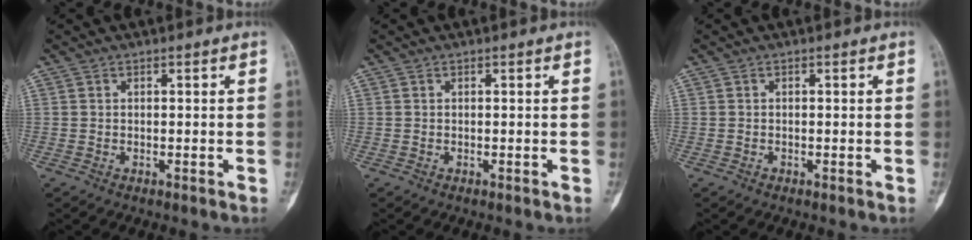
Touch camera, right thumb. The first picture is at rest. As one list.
[{"total": 0.0}, {"total": 0.0}]